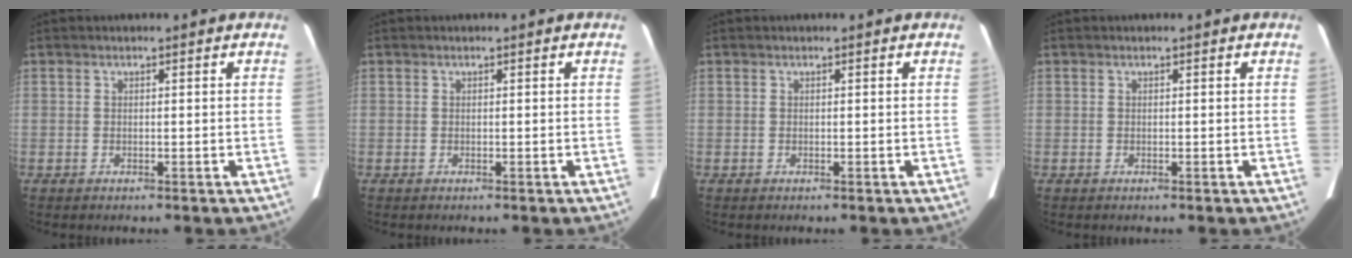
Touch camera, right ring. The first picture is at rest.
{"total": 0.0}
{"total": 0.0}
{"total": 0.0}